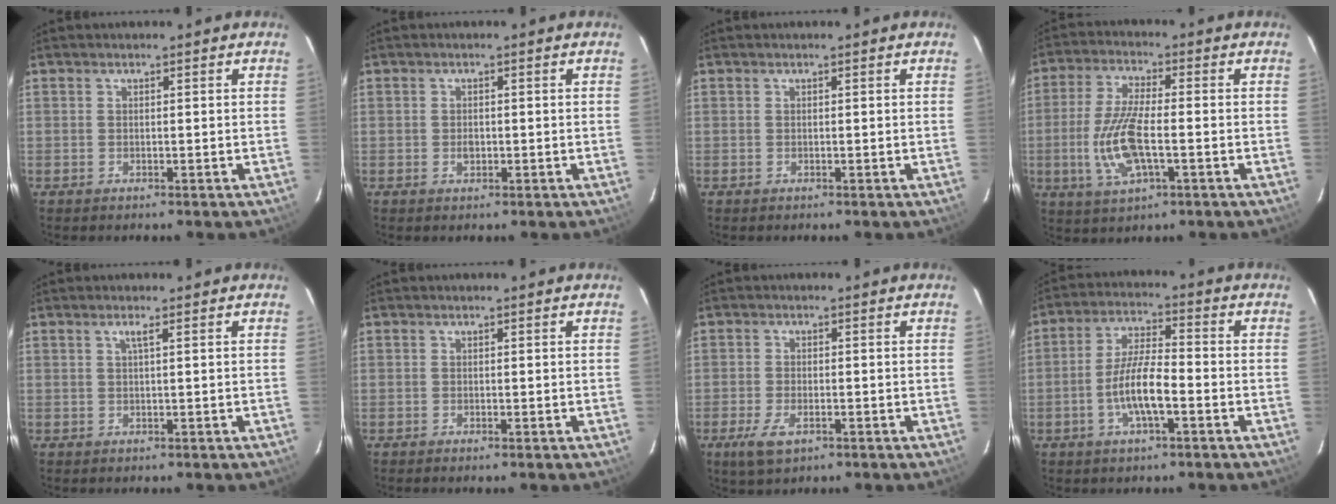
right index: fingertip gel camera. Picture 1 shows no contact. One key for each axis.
{"total": 1.4, "fx": -0.3, "fy": 1.1, "fz": 0.8, "tx": -0.014, "ty": 0.003, "tz": -0.004}
{"total": 0.0}
{"total": 11.1, "fx": -2.5, "fy": 3.7, "fz": 10.2, "tx": -0.215, "ty": -0.005, "tz": -0.049}
{"total": 1.0, "fx": 0.3, "fy": -0.3, "fz": 0.9, "tx": -0.016, "ty": 0.002, "tz": 0.005}
{"total": 0.0}
{"total": 5.1, "fx": -2.7, "fy": 2.3, "fz": 3.7, "tx": -0.091, "ty": -0.010, "tz": -0.047}
{"total": 8.4, "fx": -3.0, "fy": 1.9, "fz": 7.5, "tx": -0.153, "ty": 0.002, "tz": -0.057}